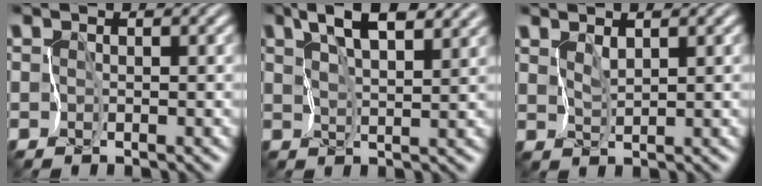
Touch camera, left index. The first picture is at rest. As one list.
[{"total": 5.2, "force": [3.5, 1.6, 3.5], "torque": [-0.069, 0.008, 0.057]}, {"total": 1.2, "force": [1.0, 0.0, 0.7], "torque": [-0.014, -0.002, 0.026]}]